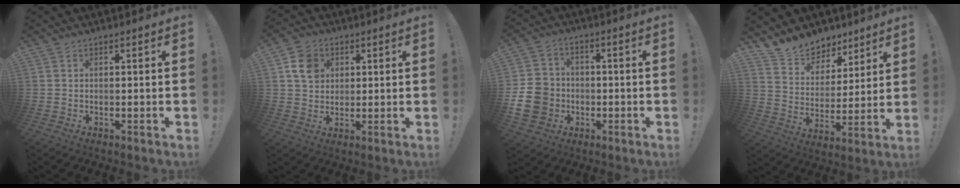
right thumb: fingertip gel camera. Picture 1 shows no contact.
{"total": 8.4, "force": [3.1, 7.0, 3.5], "torque": [-0.045, -0.004, 0.061]}
{"total": 13.4, "force": [-3.1, 11.7, 5.8], "torque": [-0.102, 0.024, -0.051]}
{"total": 10.6, "force": [8.8, 5.8, 1.0], "torque": [-0.029, -0.075, 0.168]}